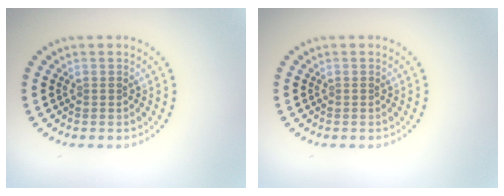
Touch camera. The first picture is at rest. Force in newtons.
{"total": 0.0}